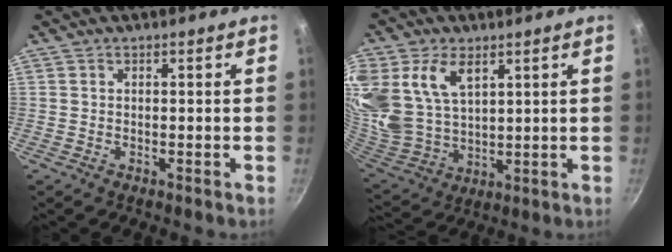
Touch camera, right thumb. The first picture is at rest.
{"total": 19.3, "force": [7.9, 12.5, 12.3], "torque": [-0.263, -0.017, 0.170]}